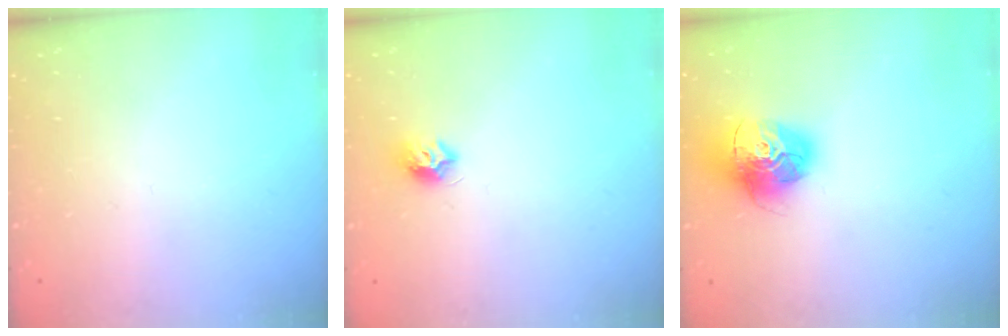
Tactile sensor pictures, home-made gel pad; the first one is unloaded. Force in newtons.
{"total": 8.2, "press": 8.2, "slide": 0.7}
{"total": 16.0, "press": 16.0, "slide": 1.5}